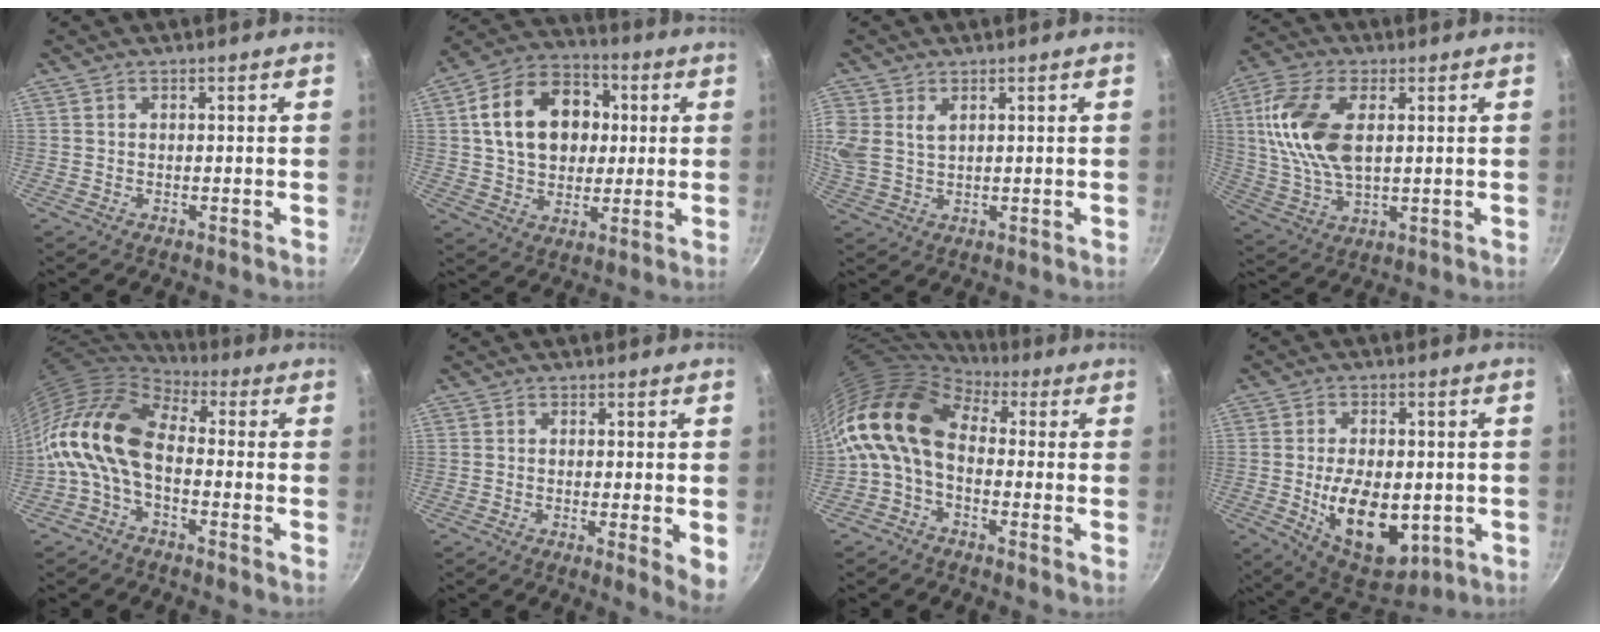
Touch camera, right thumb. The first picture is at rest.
{"total": 17.8, "force": [3.1, 13.4, 11.4], "torque": [-0.156, 0.022, 0.043]}
{"total": 9.2, "force": [3.2, 6.5, 5.7], "torque": [-0.137, 0.013, 0.069]}
{"total": 15.1, "force": [2.9, 8.3, 12.3], "torque": [-0.240, -0.001, 0.053]}
{"total": 12.9, "force": [-1.8, 7.4, 10.5], "torque": [-0.189, 0.028, -0.051]}
{"total": 4.5, "force": [-0.8, 0.7, 4.4], "torque": [-0.054, -0.007, -0.011]}
{"total": 13.0, "force": [0.6, 8.4, 9.9], "torque": [-0.179, 0.026, -0.012]}
{"total": 15.6, "force": [-2.5, 9.1, 12.4], "torque": [-0.164, -0.009, -0.023]}